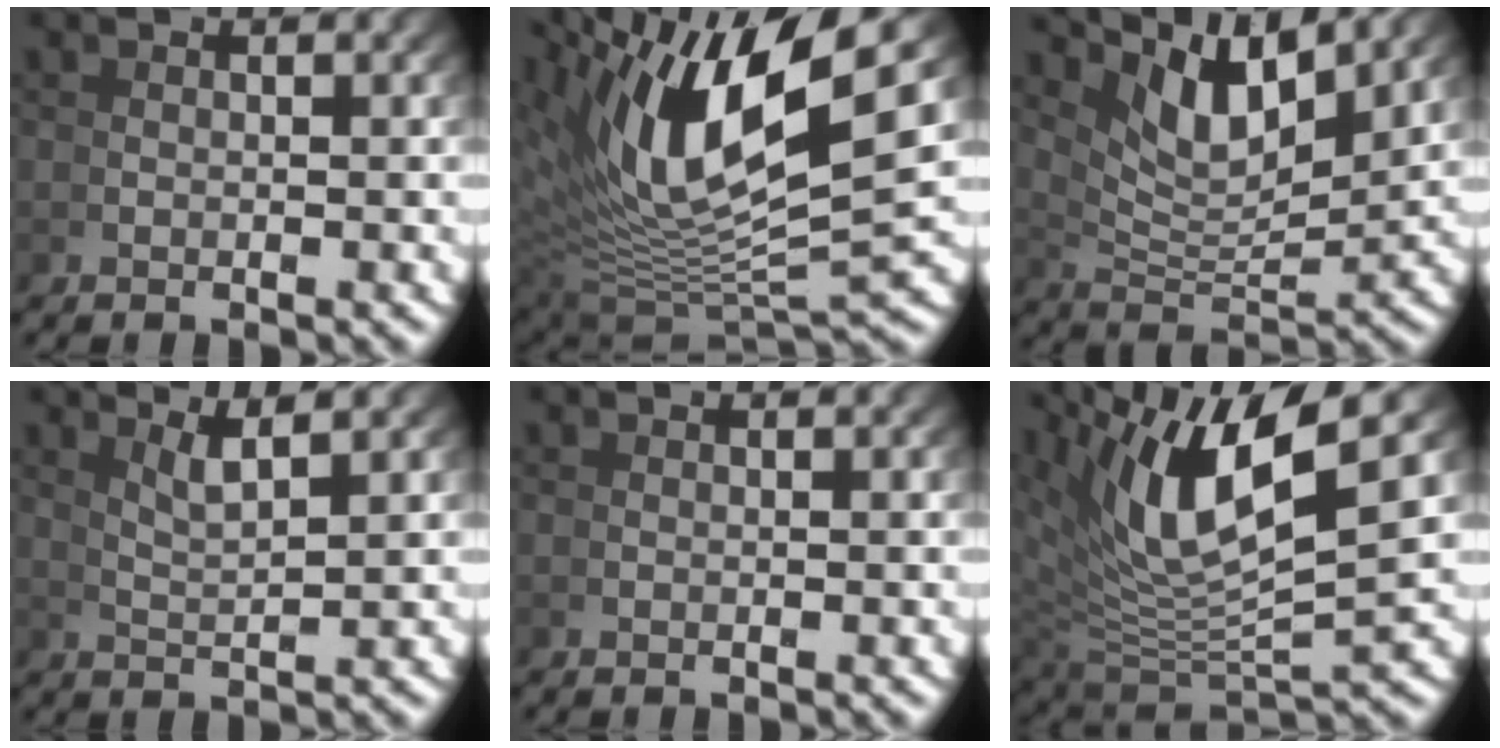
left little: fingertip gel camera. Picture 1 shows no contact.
{"total": 14.1, "force": [3.8, 6.7, 11.8], "torque": [-0.226, -0.007, 0.075]}
{"total": 7.5, "force": [4.2, 2.7, 5.6], "torque": [-0.090, -0.001, 0.082]}
{"total": 2.7, "force": [2.2, -0.6, 1.5], "torque": [-0.025, -0.003, 0.045]}
{"total": 0.0}
{"total": 11.2, "force": [3.7, 5.3, 9.2], "torque": [-0.187, -0.010, 0.075]}